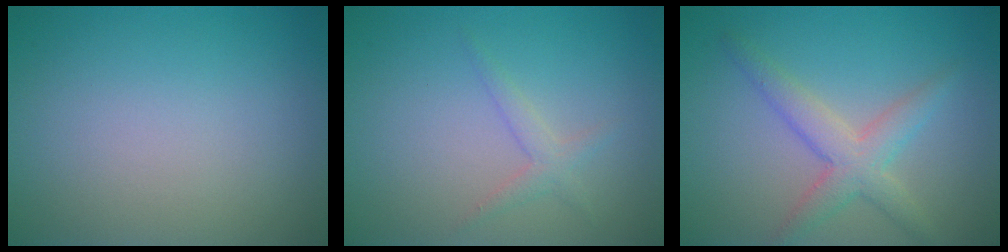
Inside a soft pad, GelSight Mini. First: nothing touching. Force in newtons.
{"total": 1.4, "press": 1.4, "slide": 0.1}
{"total": 3.6, "press": 3.6, "slide": 0.2}